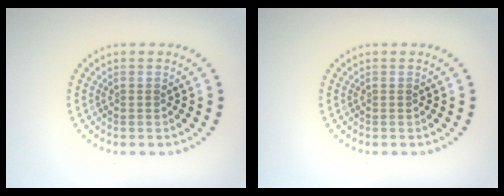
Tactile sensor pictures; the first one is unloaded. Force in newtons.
{"total": 0.0}